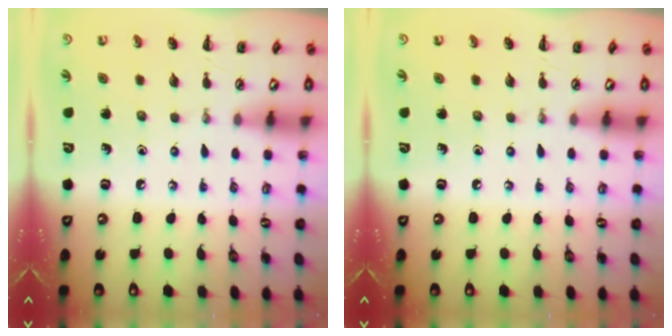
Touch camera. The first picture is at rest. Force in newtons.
{"total": 0.0}